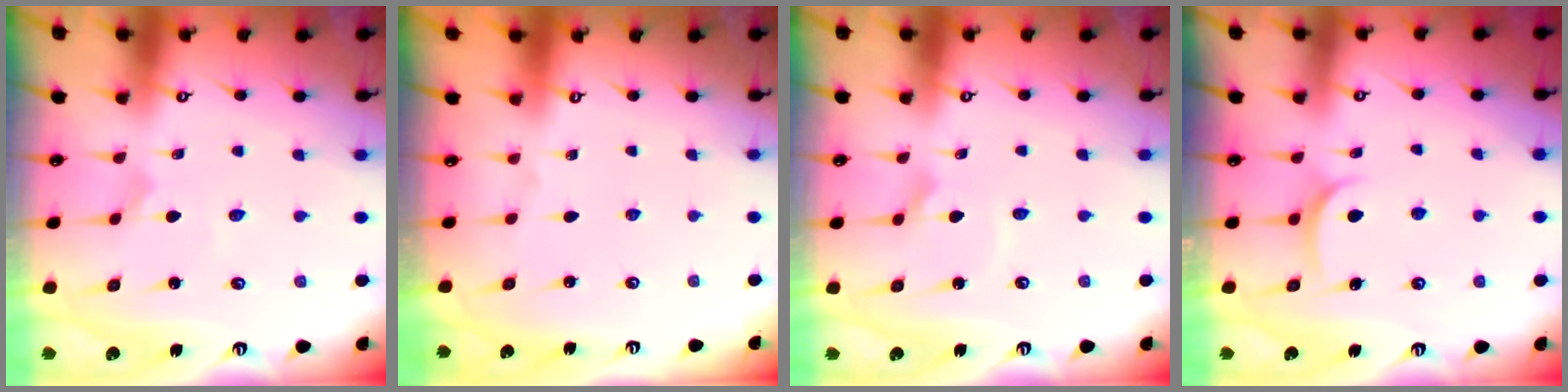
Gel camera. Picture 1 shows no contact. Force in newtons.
{"total": 0.0}
{"total": 2.2, "press": 2.2, "slide": 0.2}
{"total": 5.5, "press": 5.5, "slide": 0.3}